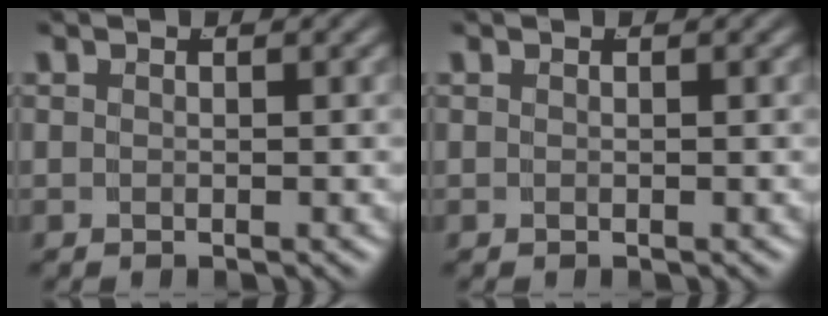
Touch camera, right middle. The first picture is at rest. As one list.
[{"total": 0.0}]